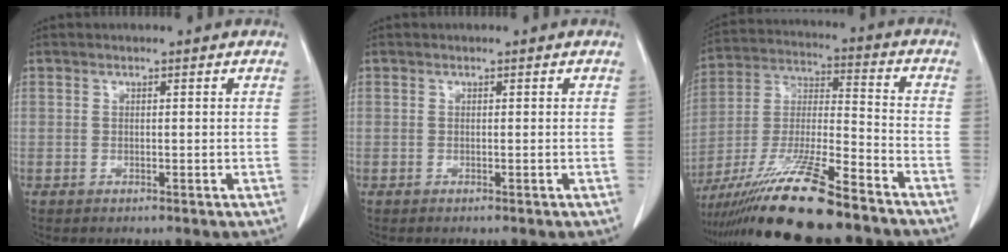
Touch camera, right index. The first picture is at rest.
{"total": 0.0}
{"total": 17.9, "force": [-13.9, 1.3, 11.2], "torque": [-0.238, -0.028, -0.252]}